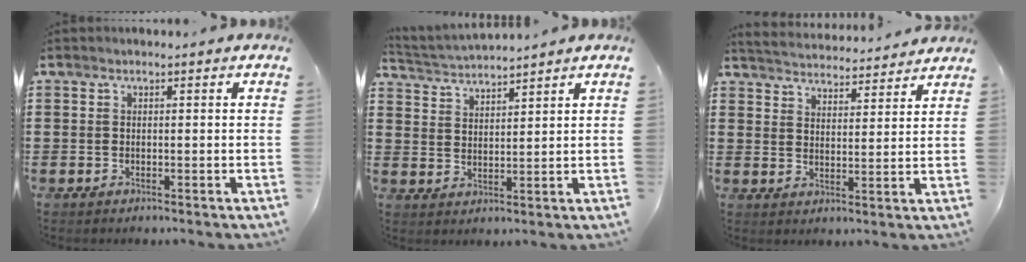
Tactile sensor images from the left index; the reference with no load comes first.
{"total": 2.8, "force": [2.8, -0.2, 0.0], "torque": [-0.012, -0.015, 0.049]}
{"total": 3.8, "force": [3.8, -0.2, -0.2], "torque": [-0.016, -0.029, 0.064]}